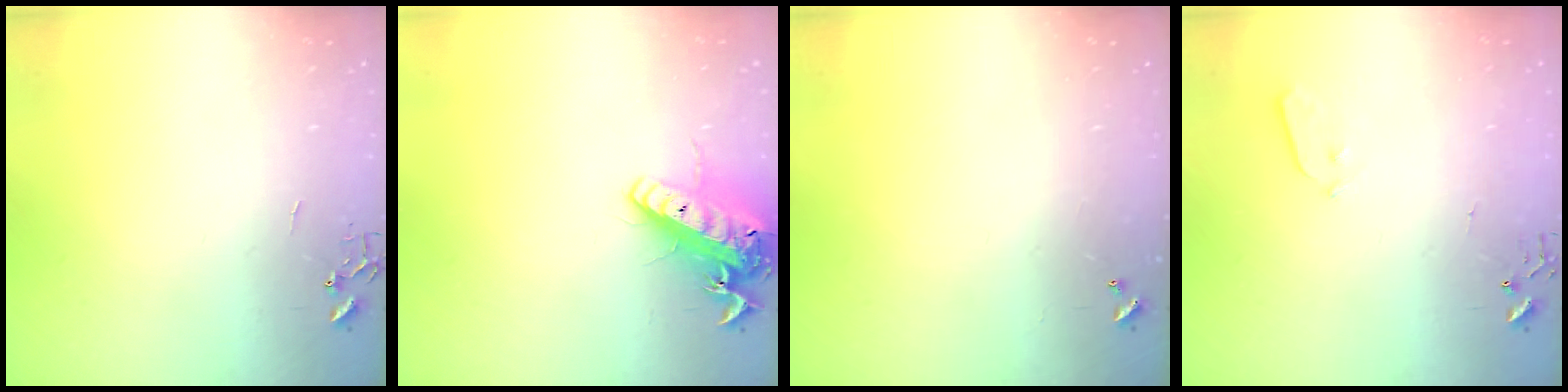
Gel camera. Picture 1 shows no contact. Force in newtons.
{"total": 15.0, "press": 14.7, "slide": 3.1}
{"total": 0.0}
{"total": 3.8, "press": 3.8, "slide": 0.1}